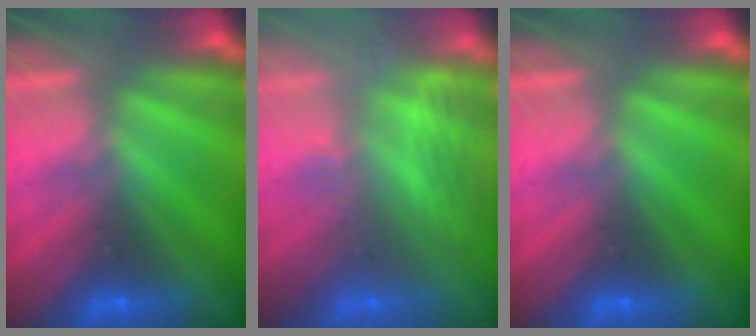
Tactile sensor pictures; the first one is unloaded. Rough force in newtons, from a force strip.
{"total": 2.8}
{"total": 0.0}